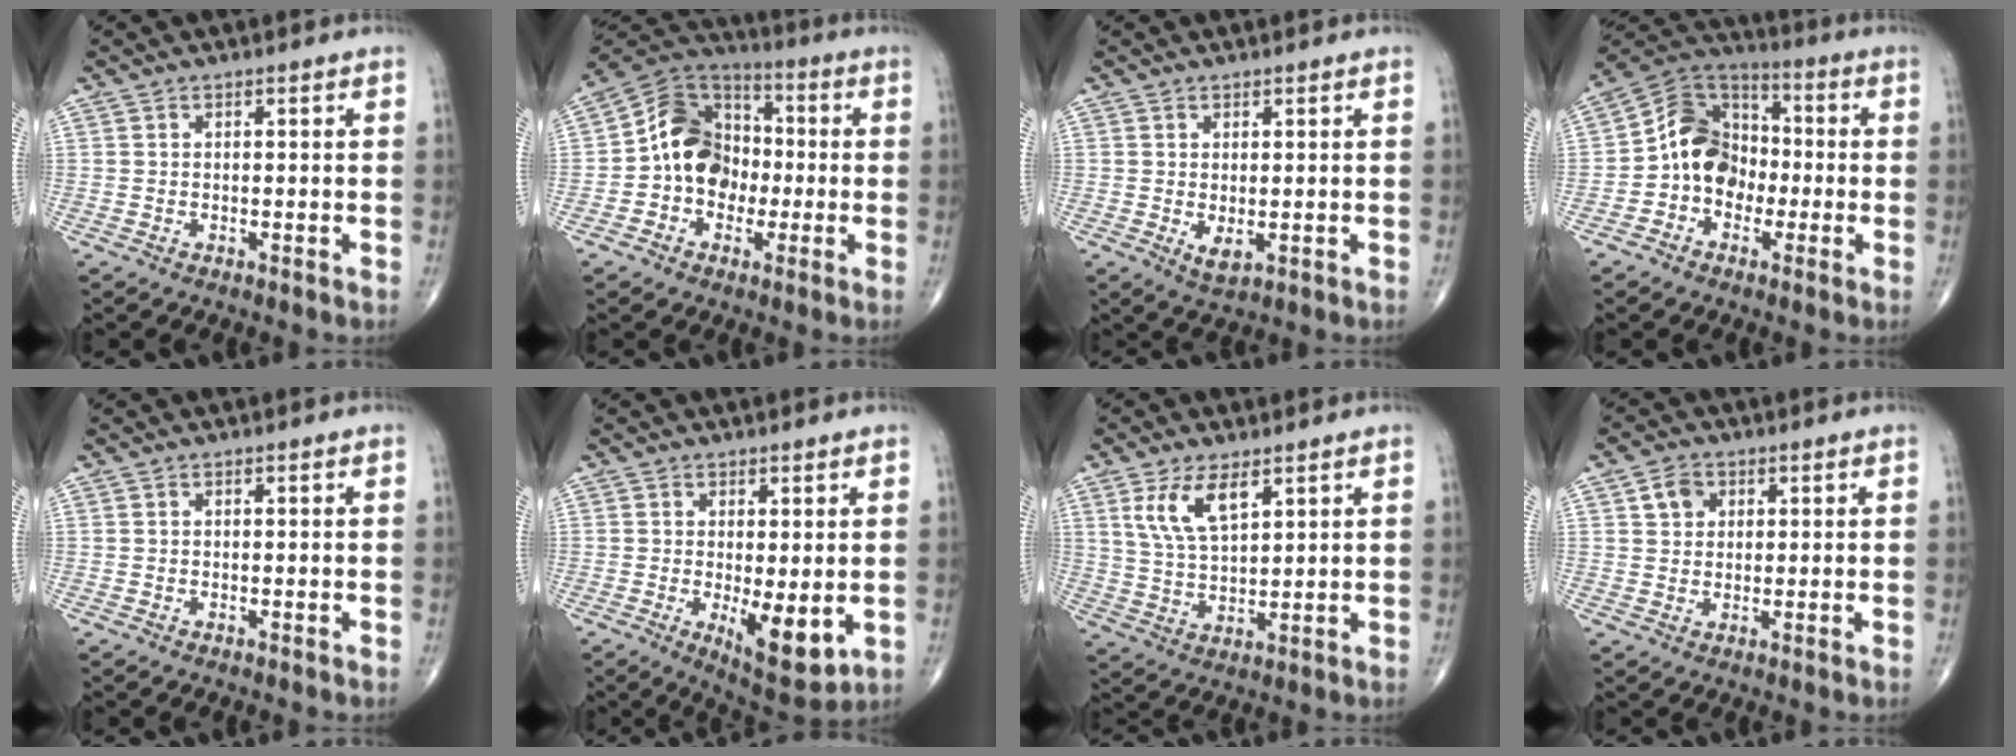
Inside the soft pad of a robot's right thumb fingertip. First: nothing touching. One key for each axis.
{"total": 13.3, "fx": -1.5, "fy": 10.8, "fz": 7.7, "tx": -0.098, "ty": 0.039, "tz": -0.039}
{"total": 2.6, "fx": -0.2, "fy": 1.3, "fz": 2.3, "tx": -0.035, "ty": -0.009, "tz": 0.005}
{"total": 12.1, "fx": -2.1, "fy": 9.8, "fz": 6.8, "tx": -0.088, "ty": 0.042, "tz": -0.053}
{"total": 0.0}
{"total": 8.4, "fx": -1.3, "fy": 3.0, "fz": 7.7, "tx": -0.109, "ty": -0.026, "tz": -0.009}
{"total": 8.2, "fx": 4.3, "fy": 3.4, "fz": 6.1, "tx": -0.110, "ty": -0.021, "tz": 0.091}
{"total": 3.8, "fx": 1.5, "fy": 3.0, "fz": 1.8, "tx": -0.015, "ty": -0.003, "tz": 0.026}